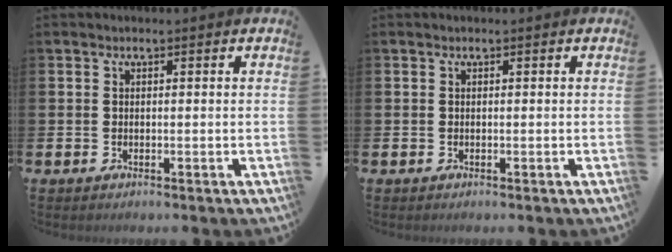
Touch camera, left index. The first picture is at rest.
{"total": 0.0}